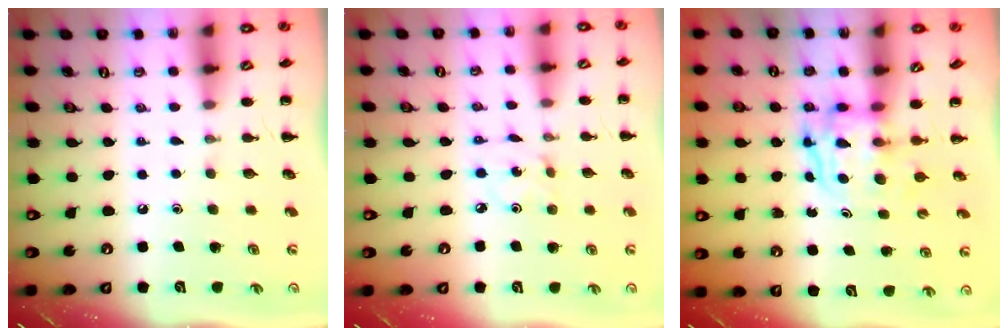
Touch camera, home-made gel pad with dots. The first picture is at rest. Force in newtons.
{"total": 1.0, "press": 1.0, "slide": 0.2}
{"total": 3.8, "press": 3.8, "slide": 0.4}